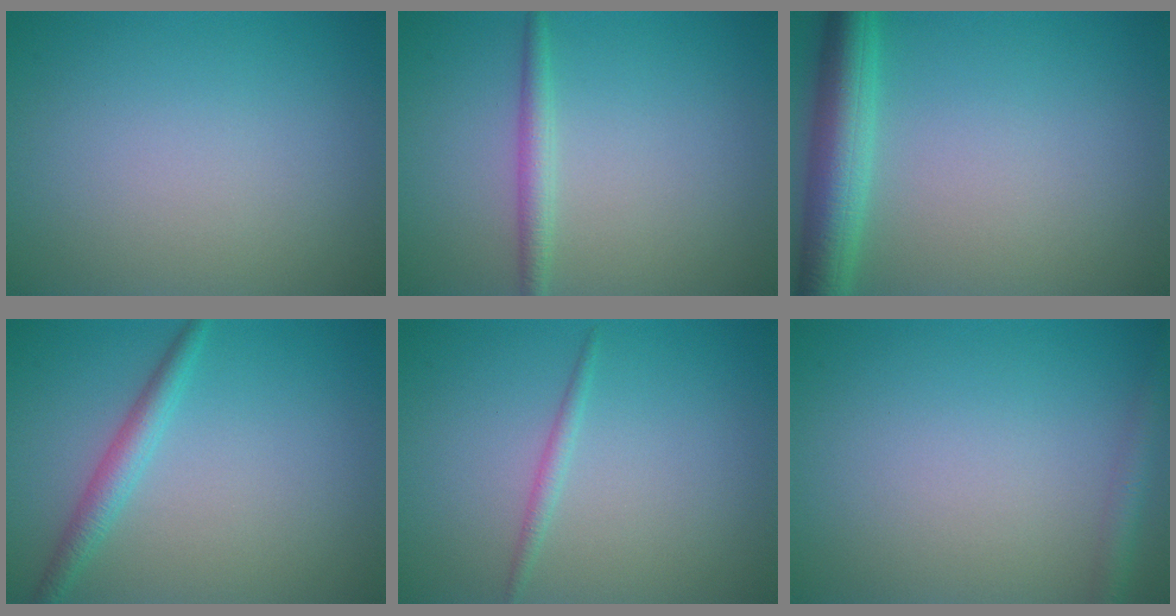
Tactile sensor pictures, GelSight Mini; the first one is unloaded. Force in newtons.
{"total": 1.8, "press": 1.8, "slide": 0.0}
{"total": 5.3, "press": 5.3, "slide": 0.1}
{"total": 2.3, "press": 2.3, "slide": 0.1}
{"total": 1.0, "press": 1.0, "slide": 0.0}
{"total": 1.8, "press": 1.8, "slide": 0.1}